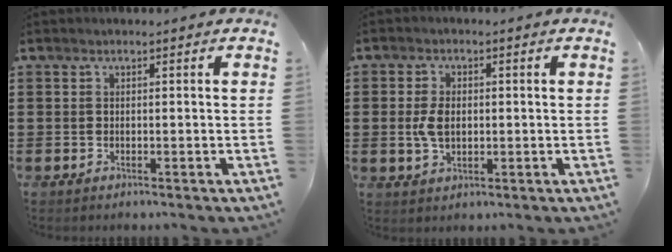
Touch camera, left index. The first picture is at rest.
{"total": 4.2, "force": [0.2, 2.5, 3.3], "torque": [-0.082, 0.002, -0.002]}